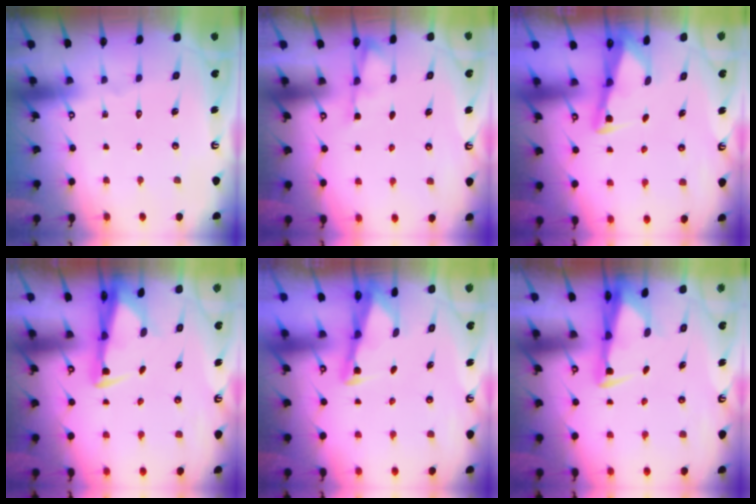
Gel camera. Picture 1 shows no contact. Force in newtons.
{"total": 2.6, "press": 2.6, "slide": 0.5}
{"total": 2.9, "press": 2.9, "slide": 0.3}
{"total": 3.0, "press": 2.9, "slide": 1.0}
{"total": 2.5, "press": 2.5, "slide": 0.1}
{"total": 3.0, "press": 2.8, "slide": 0.9}